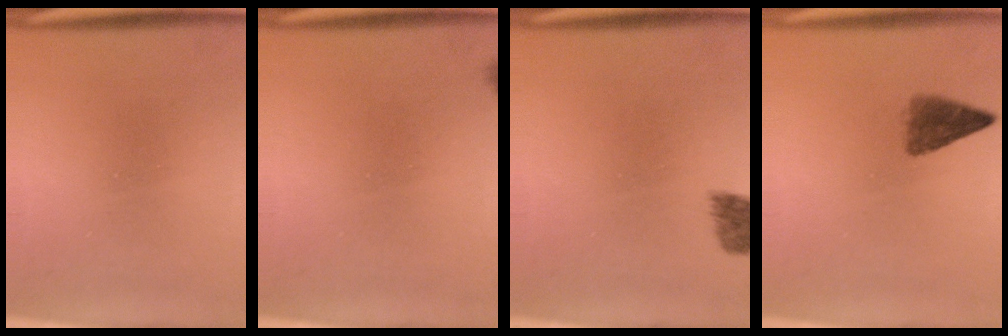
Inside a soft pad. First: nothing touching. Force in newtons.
{"total": 1.0}
{"total": 1.9}
{"total": 2.7}